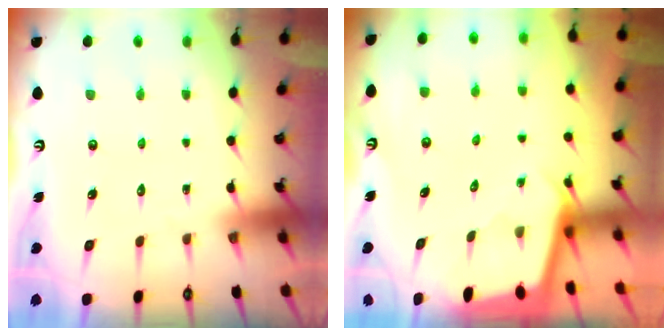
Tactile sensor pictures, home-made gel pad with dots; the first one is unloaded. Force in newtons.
{"total": 1.9, "press": 1.9, "slide": 0.1}